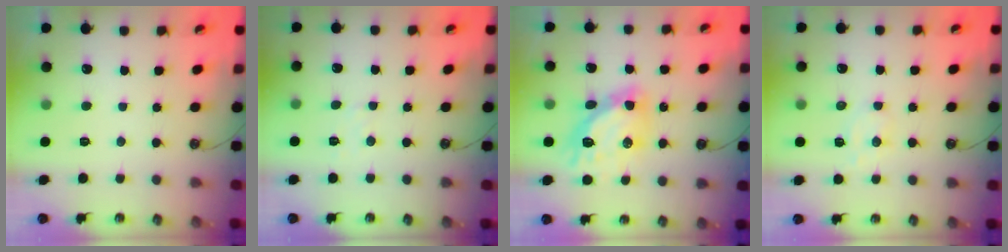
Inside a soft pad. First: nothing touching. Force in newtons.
{"total": 4.9, "press": 4.9, "slide": 0.6}
{"total": 13.1, "press": 13.0, "slide": 1.4}
{"total": 6.5, "press": 6.4, "slide": 0.9}